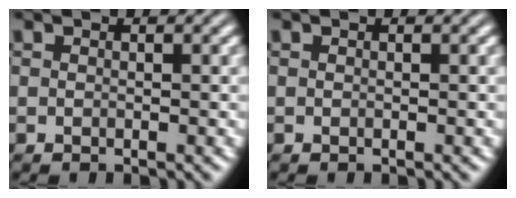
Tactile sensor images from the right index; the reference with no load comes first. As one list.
[{"total": 0.0}]